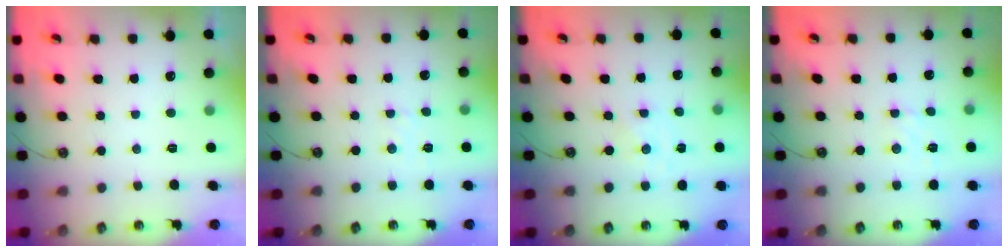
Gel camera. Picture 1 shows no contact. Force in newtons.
{"total": 2.2, "press": 2.2, "slide": 0.3}
{"total": 0.0}
{"total": 2.4, "press": 2.4, "slide": 0.6}